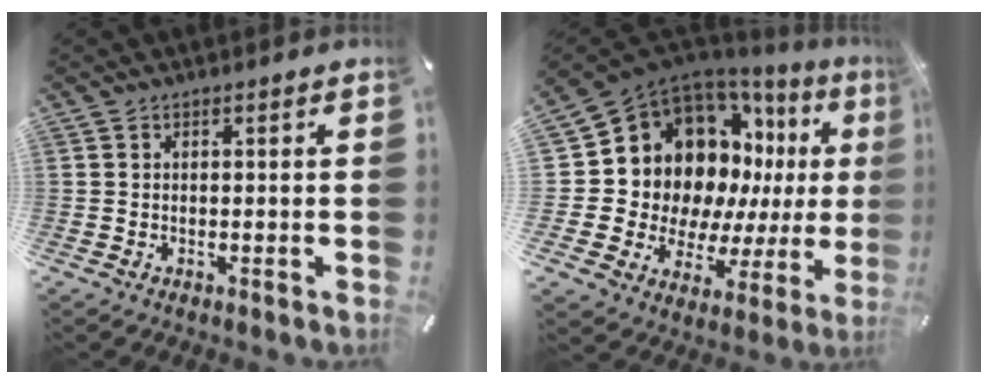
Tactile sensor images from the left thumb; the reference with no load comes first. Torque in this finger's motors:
{"motor_torque": [2.06, 2.95, 1.68, -1.08, 0.26]}